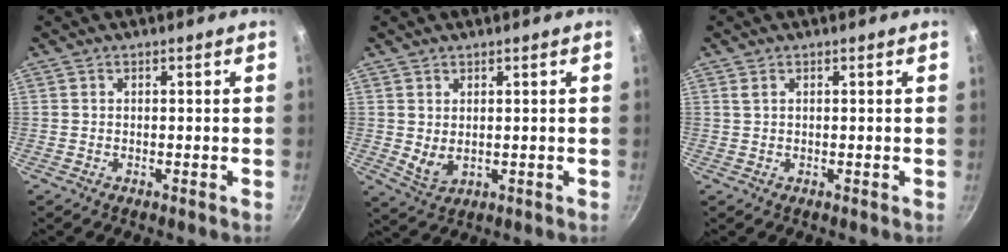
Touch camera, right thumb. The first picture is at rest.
{"total": 3.5, "force": [1.0, 2.1, 2.6], "torque": [-0.045, -0.016, 0.027]}
{"total": 0.9, "force": [0.5, 0.3, 0.6], "torque": [-0.014, 0.001, 0.012]}